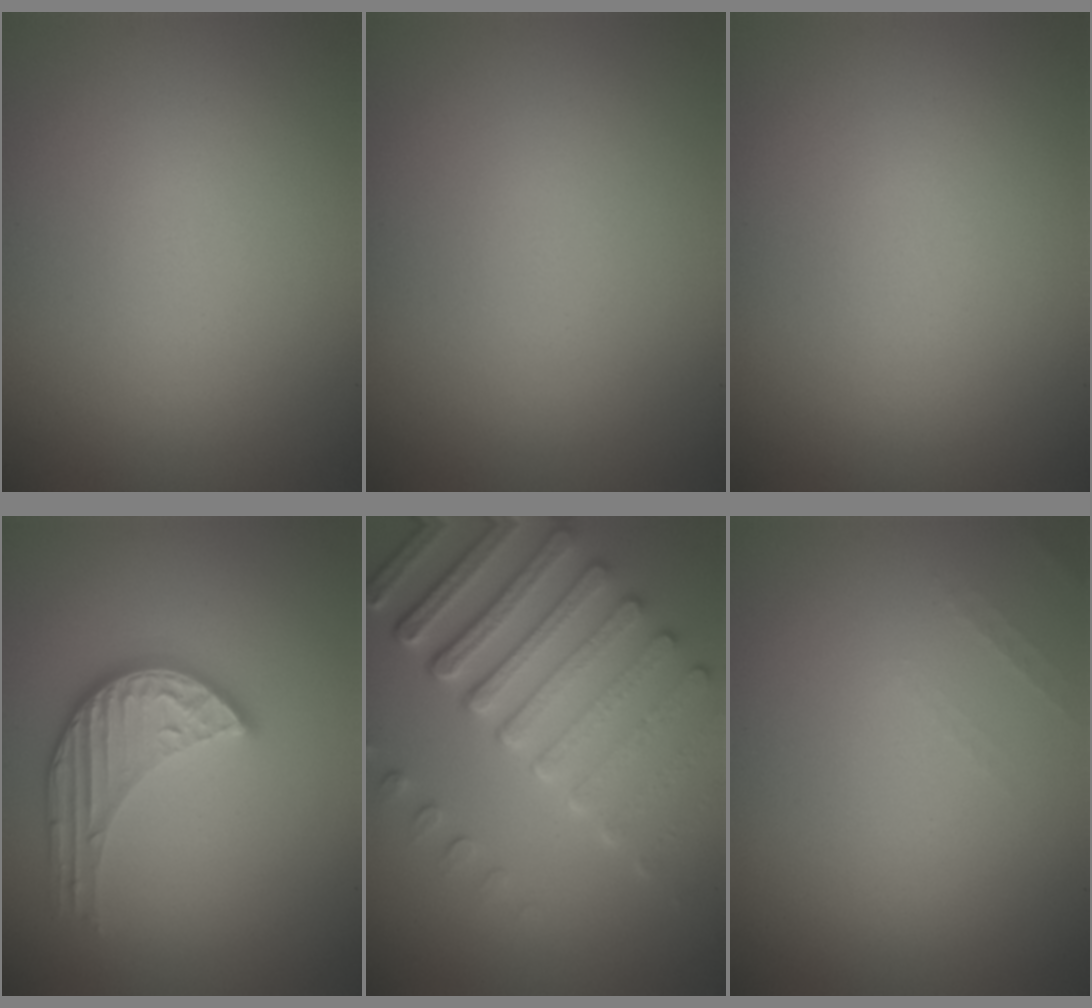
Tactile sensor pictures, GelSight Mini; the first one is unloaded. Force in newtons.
{"total": 0.0}
{"total": 0.0}
{"total": 3.9, "press": 3.5, "slide": 1.6}
{"total": 7.5, "press": 5.6, "slide": 5.0}
{"total": 0.6, "press": 0.6, "slide": 0.2}